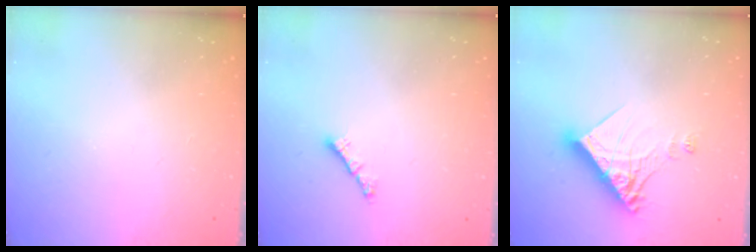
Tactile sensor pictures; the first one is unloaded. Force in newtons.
{"total": 0.8, "press": 0.7, "slide": 0.4}
{"total": 13.9, "press": 13.9, "slide": 1.1}